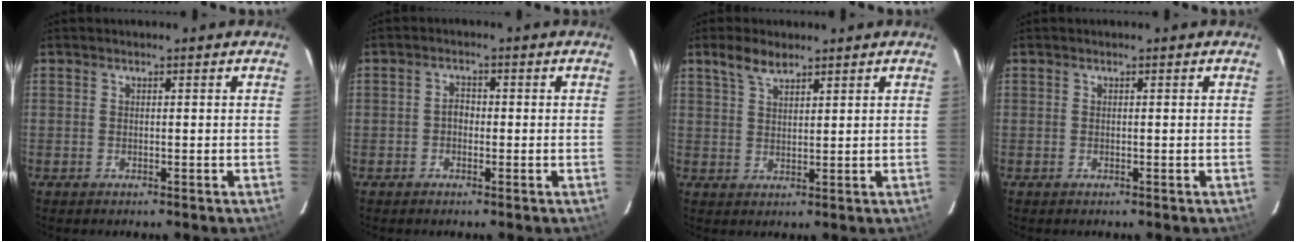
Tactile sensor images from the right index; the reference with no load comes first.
{"total": 1.8, "force": [-0.5, 1.4, 1.0], "torque": [-0.018, 0.008, -0.011]}
{"total": 4.3, "force": [3.2, 1.7, 2.4], "torque": [-0.043, 0.008, 0.062]}
{"total": 0.0}